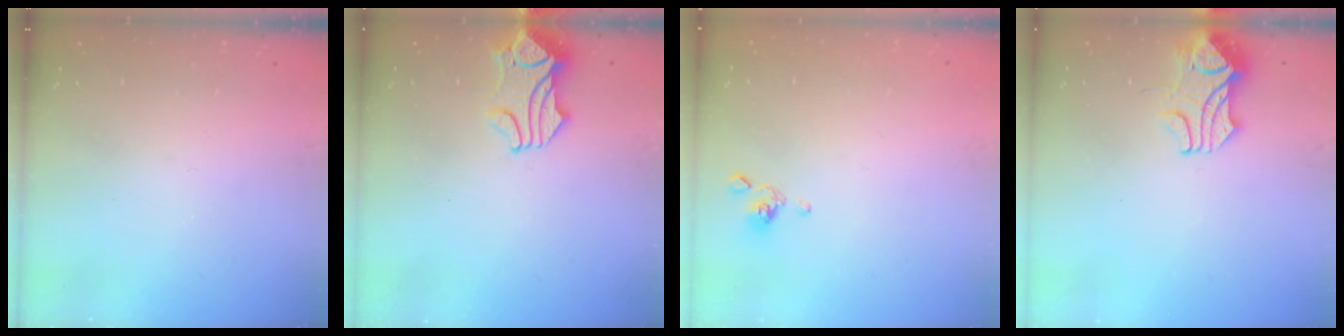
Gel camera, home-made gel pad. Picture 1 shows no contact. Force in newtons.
{"total": 3.0, "press": 2.8, "slide": 0.9}
{"total": 2.3, "press": 2.2, "slide": 0.5}
{"total": 2.6, "press": 2.4, "slide": 1.0}